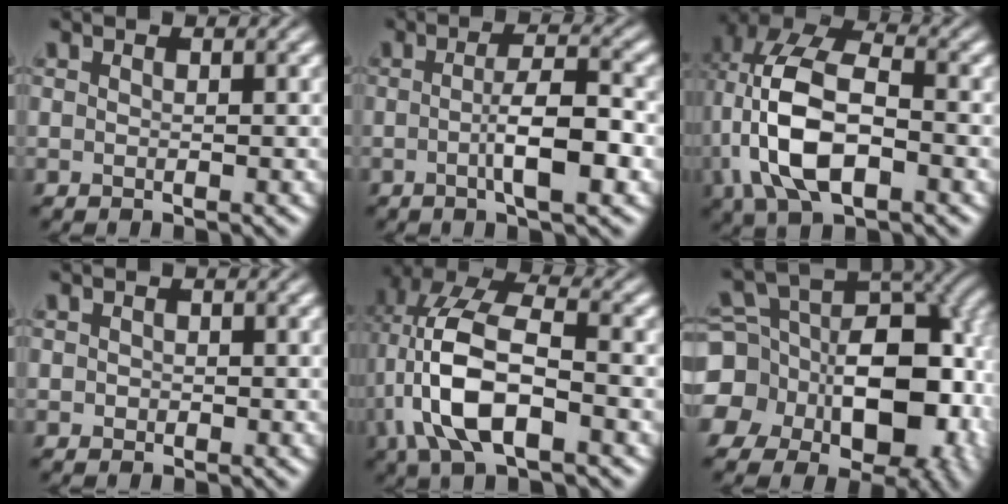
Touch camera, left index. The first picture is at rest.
{"total": 4.9, "force": [-1.0, 1.0, 4.7], "torque": [-0.078, 0.003, -0.018]}
{"total": 10.2, "force": [-1.6, 5.5, 8.5], "torque": [-0.178, 0.012, -0.037]}
{"total": 0.5, "force": [-0.1, 0.5, 0.2], "torque": [-0.001, -0.002, -0.003]}
{"total": 9.8, "force": [-2.0, 4.5, 8.4], "torque": [-0.177, 0.015, -0.045]}
{"total": 15.6, "force": [-2.7, 12.1, 9.4], "torque": [-0.169, -0.023, -0.038]}